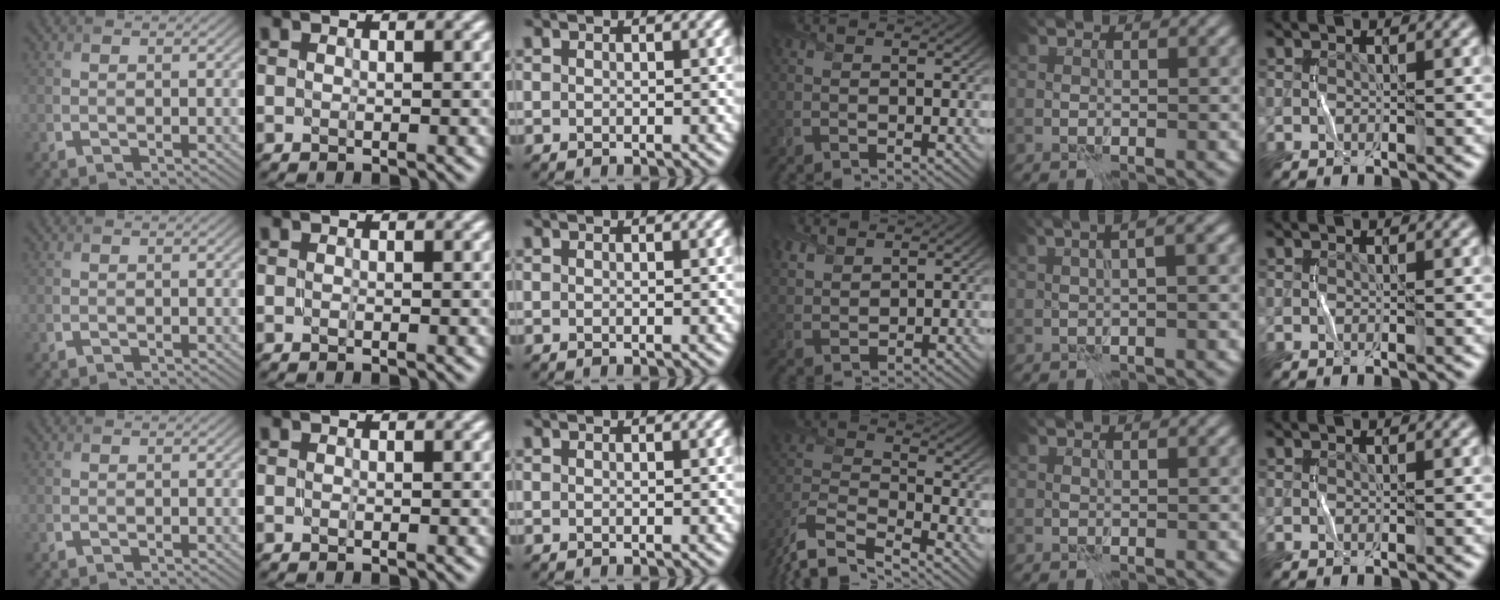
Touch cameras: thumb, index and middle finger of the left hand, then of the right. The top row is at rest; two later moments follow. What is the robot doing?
{"motion": "fold", "object": "shorts"}